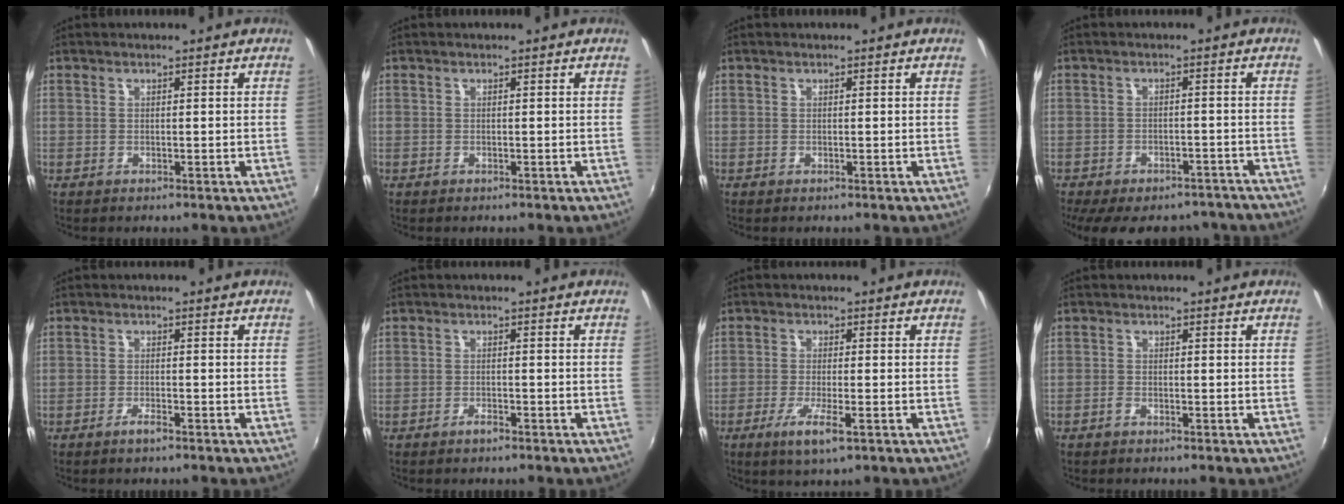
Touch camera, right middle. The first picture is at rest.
{"total": 0.0}
{"total": 0.0}
{"total": 17.8, "force": [-14.6, 7.0, 7.4], "torque": [-0.156, -0.009, -0.184]}
{"total": 1.8, "force": [-1.4, 0.2, 1.1], "torque": [-0.028, -0.001, -0.029]}
{"total": 1.6, "force": [-1.3, 0.4, 0.7], "torque": [-0.016, 0.000, -0.025]}
{"total": 5.7, "force": [-2.8, 0.7, 4.9], "torque": [-0.102, -0.016, -0.052]}
{"total": 0.8, "force": [-0.7, 0.2, 0.3], "torque": [-0.010, -0.001, -0.019]}